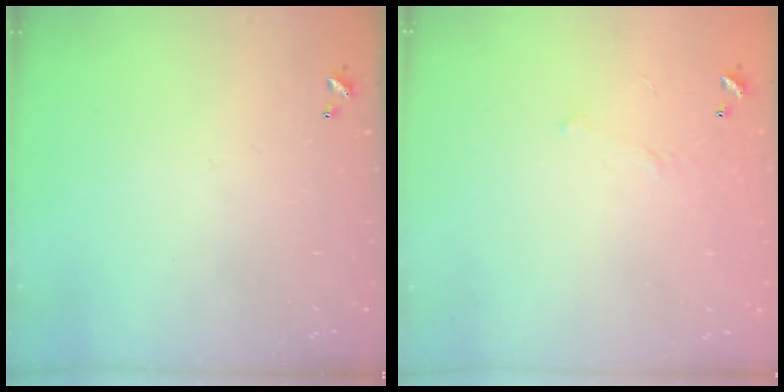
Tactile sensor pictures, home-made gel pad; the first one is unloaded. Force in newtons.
{"total": 7.0, "press": 7.0, "slide": 0.7}